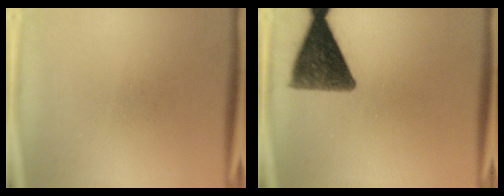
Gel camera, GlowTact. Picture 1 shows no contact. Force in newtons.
{"total": 11.2}